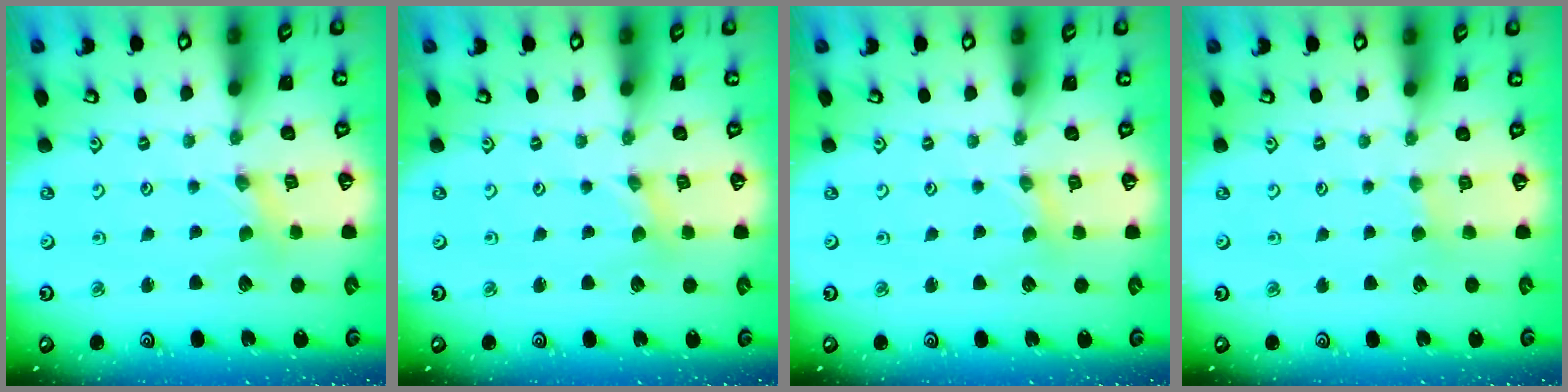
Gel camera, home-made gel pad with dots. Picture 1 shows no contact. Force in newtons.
{"total": 0.0}
{"total": 1.7, "press": 1.7, "slide": 0.3}
{"total": 2.1, "press": 2.1, "slide": 0.4}